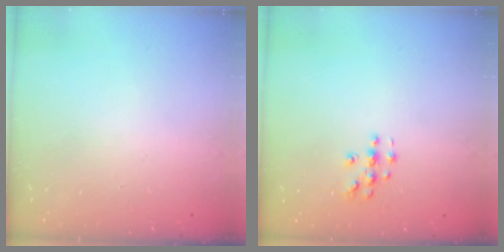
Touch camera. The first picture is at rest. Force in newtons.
{"total": 3.9, "press": 3.9, "slide": 0.5}